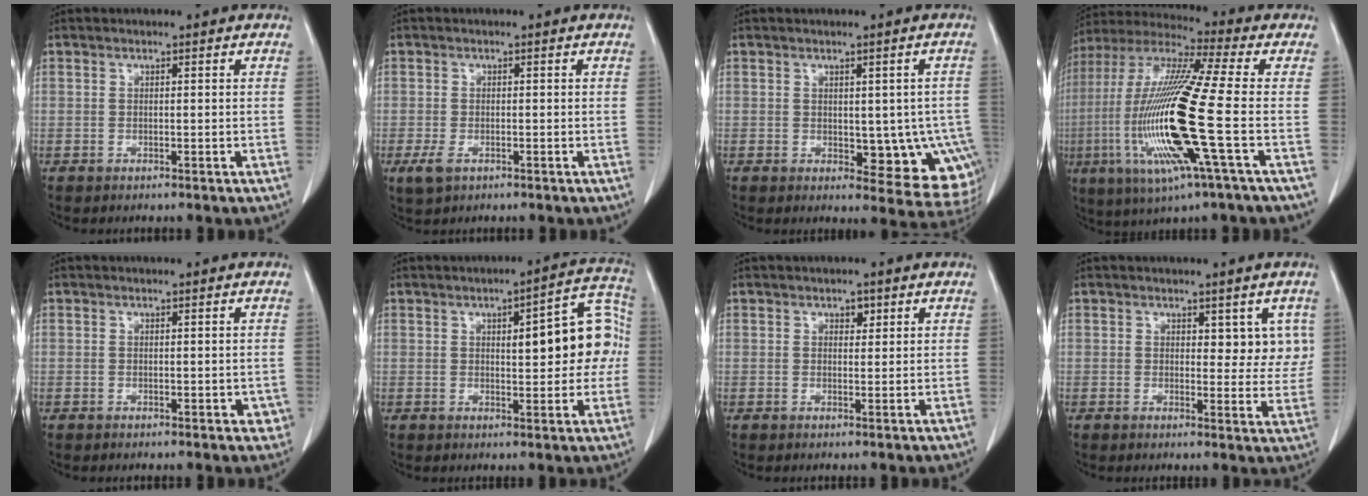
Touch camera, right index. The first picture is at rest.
{"total": 2.4, "force": [-1.1, 1.3, 1.7], "torque": [-0.042, -0.004, -0.012]}
{"total": 10.1, "force": [-2.1, 5.1, 8.5], "torque": [-0.070, 0.002, -0.017]}
{"total": 20.3, "force": [-4.3, 0.1, 19.9], "torque": [-0.431, -0.020, -0.093]}
{"total": 2.4, "force": [-0.6, 1.3, 1.9], "torque": [-0.009, 0.004, -0.003]}
{"total": 12.3, "force": [1.3, 3.9, 11.6], "torque": [-0.135, 0.036, 0.017]}
{"total": 1.4, "force": [0.8, 0.9, 0.8], "torque": [-0.008, -0.002, 0.010]}
{"total": 4.8, "force": [2.1, 2.6, 3.4], "torque": [-0.020, -0.002, 0.022]}